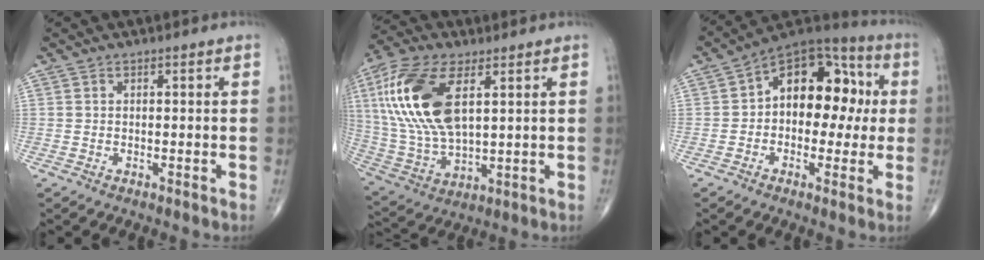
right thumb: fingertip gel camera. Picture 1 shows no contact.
{"total": 19.9, "force": [5.8, 9.8, 16.4], "torque": [-0.348, -0.011, 0.112]}
{"total": 16.3, "force": [1.3, 10.5, 12.4], "torque": [-0.127, 0.044, 0.005]}